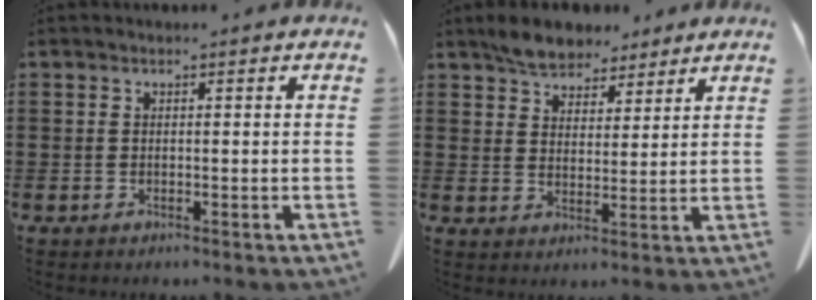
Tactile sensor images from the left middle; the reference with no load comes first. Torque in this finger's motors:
{"motor_torque": [0.23, 0.22, 0.12, 0.05]}